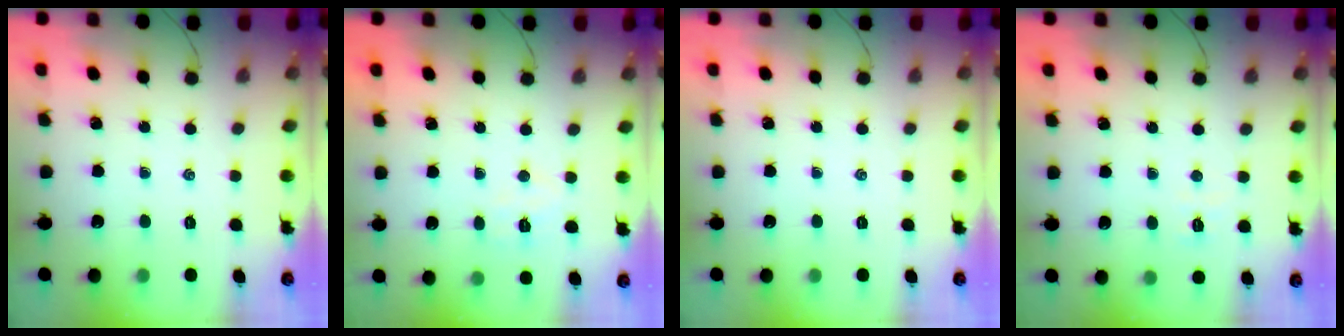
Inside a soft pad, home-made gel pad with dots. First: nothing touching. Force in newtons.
{"total": 4.3, "press": 4.1, "slide": 1.1}
{"total": 0.0}
{"total": 2.4, "press": 2.3, "slide": 0.8}